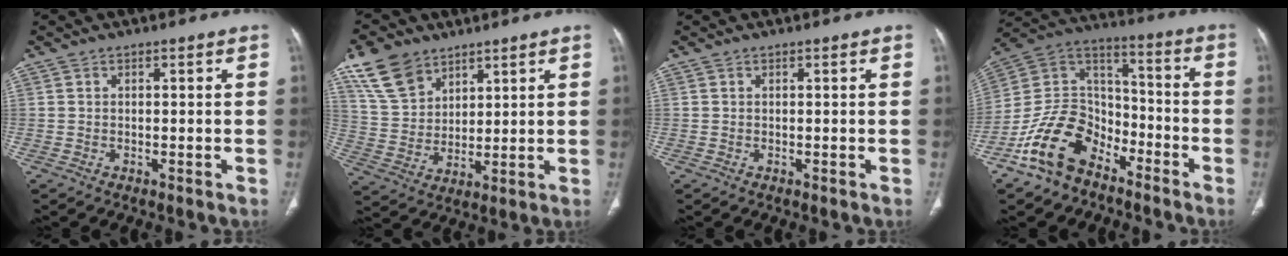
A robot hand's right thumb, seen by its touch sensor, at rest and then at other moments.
{"total": 11.4, "force": [7.4, 7.3, 4.7], "torque": [-0.078, -0.023, 0.152]}
{"total": 0.0}
{"total": 15.7, "force": [-9.8, 9.9, 7.2], "torque": [-0.113, 0.088, -0.188]}